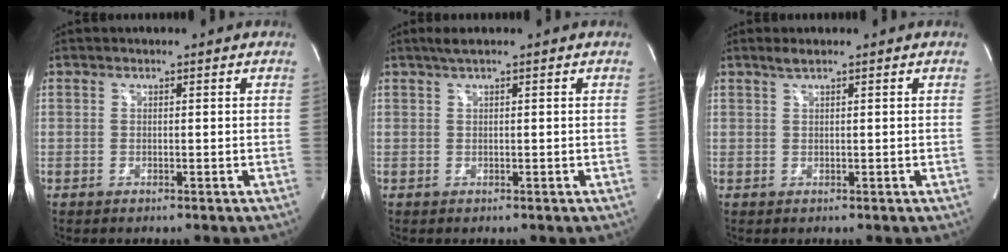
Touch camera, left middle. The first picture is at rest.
{"total": 1.9, "force": [1.3, -0.2, 1.4], "torque": [-0.032, 0.014, 0.025]}
{"total": 1.3, "force": [1.0, -0.1, 0.8], "torque": [-0.022, 0.005, 0.022]}